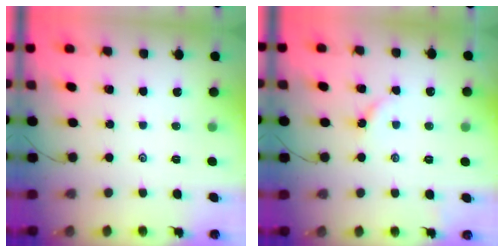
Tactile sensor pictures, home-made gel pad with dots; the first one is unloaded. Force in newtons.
{"total": 2.7, "press": 2.7, "slide": 0.4}